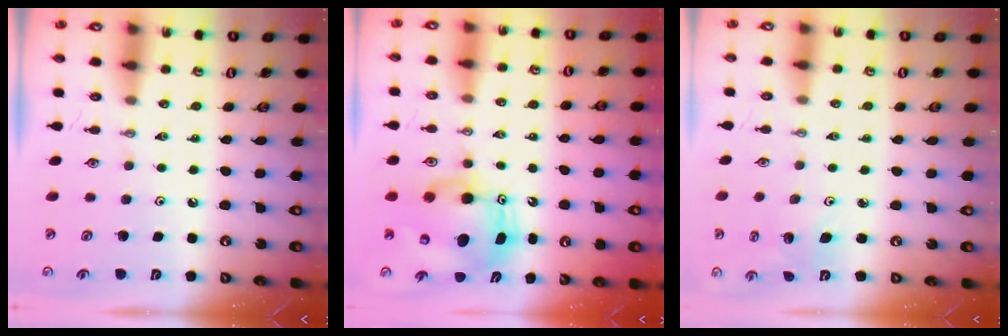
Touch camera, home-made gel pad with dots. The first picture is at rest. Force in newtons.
{"total": 9.8, "press": 9.5, "slide": 2.1}
{"total": 3.3, "press": 2.3, "slide": 2.4}